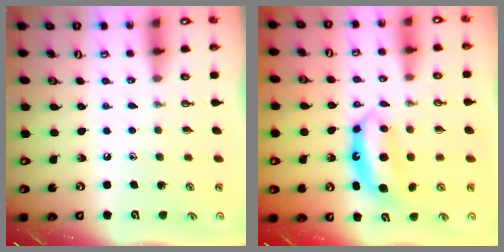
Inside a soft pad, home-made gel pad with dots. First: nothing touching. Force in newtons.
{"total": 7.7, "press": 7.7, "slide": 0.4}